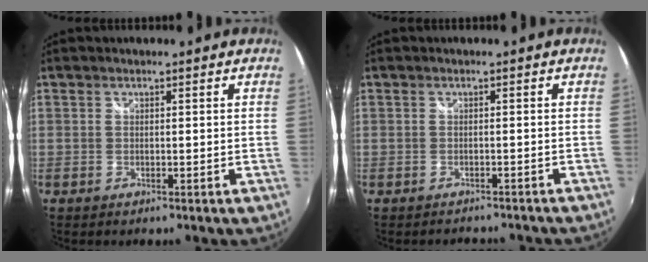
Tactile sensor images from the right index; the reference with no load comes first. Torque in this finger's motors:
{"motor_torque": [-0.51, -0.13, -1.05, -0.17]}